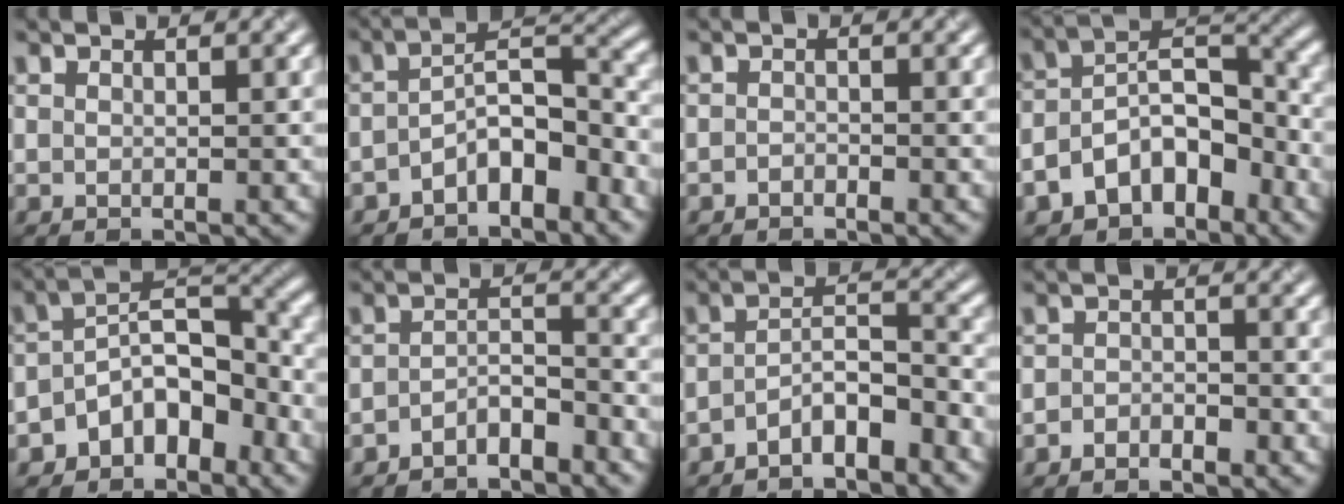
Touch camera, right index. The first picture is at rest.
{"total": 5.5, "force": [-3.0, 2.3, 4.0], "torque": [-0.063, 0.016, -0.060]}
{"total": 0.7, "force": [-0.7, 0.2, 0.1], "torque": [-0.003, 0.005, -0.016]}
{"total": 7.6, "force": [-3.9, 4.7, 4.5], "torque": [-0.064, 0.011, -0.077]}
{"total": 6.2, "force": [-3.2, 3.8, 3.6], "torque": [-0.036, 0.016, -0.067]}
{"total": 2.8, "force": [-2.3, 0.7, 1.5], "torque": [-0.029, 0.010, -0.049]}
{"total": 4.8, "force": [-3.4, 1.5, 3.1], "torque": [-0.055, 0.009, -0.061]}
{"total": 1.7, "force": [-1.2, 0.9, 0.7], "torque": [-0.013, 0.008, -0.026]}